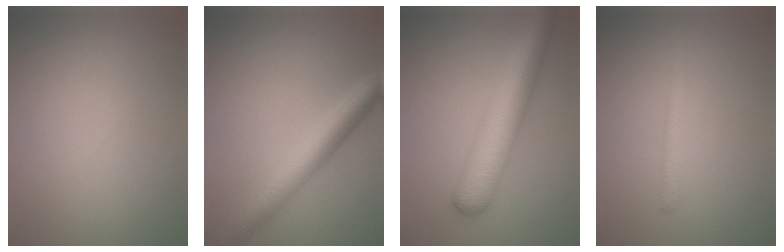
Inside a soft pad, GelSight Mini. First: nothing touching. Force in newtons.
{"total": 5.7, "press": 5.7, "slide": 0.2}
{"total": 7.4, "press": 7.4, "slide": 0.2}
{"total": 1.5, "press": 1.5, "slide": 0.1}